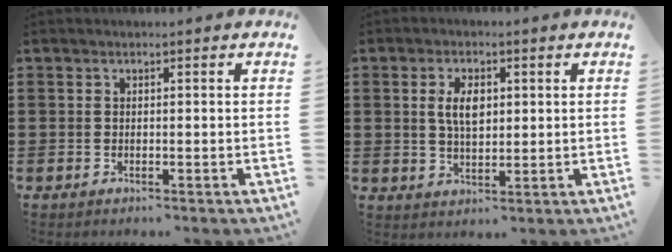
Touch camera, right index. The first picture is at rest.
{"total": 4.7, "force": [1.1, 2.3, 4.0], "torque": [-0.075, 0.007, 0.015]}